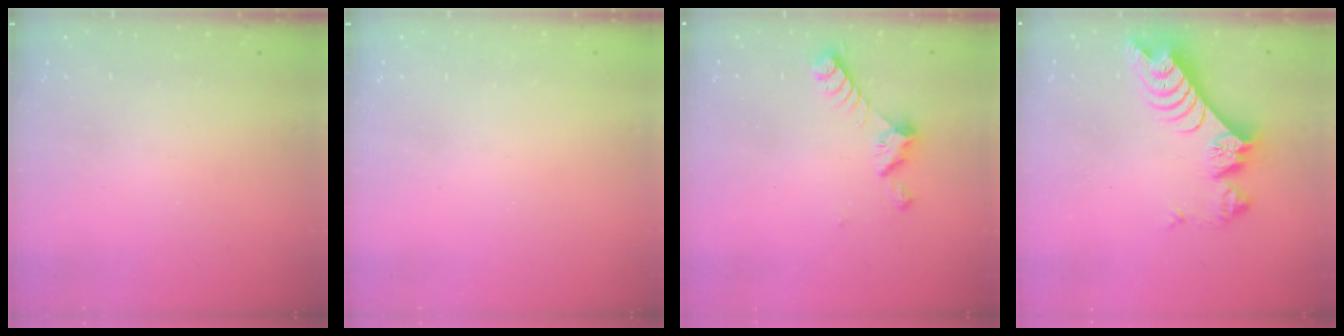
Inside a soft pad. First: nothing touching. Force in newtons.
{"total": 0.0}
{"total": 7.2, "press": 7.2, "slide": 0.5}
{"total": 10.1, "press": 10.0, "slide": 1.0}